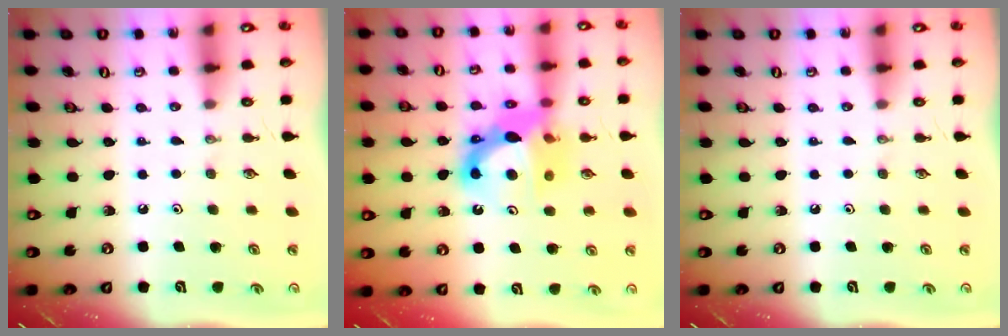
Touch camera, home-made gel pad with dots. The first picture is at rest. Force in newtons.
{"total": 12.4, "press": 12.1, "slide": 2.9}
{"total": 0.0}